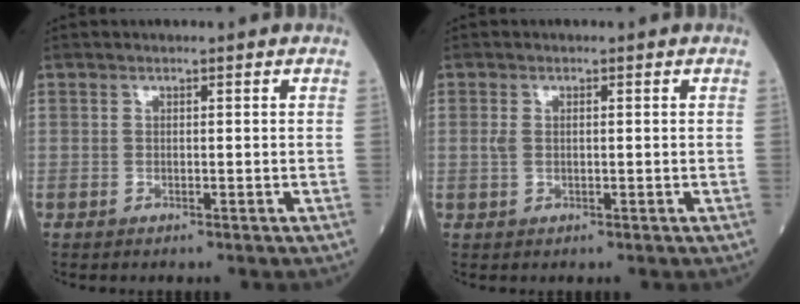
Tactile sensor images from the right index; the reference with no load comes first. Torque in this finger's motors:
{"motor_torque": [-0.07, -0.09, 0.00, 0.00]}